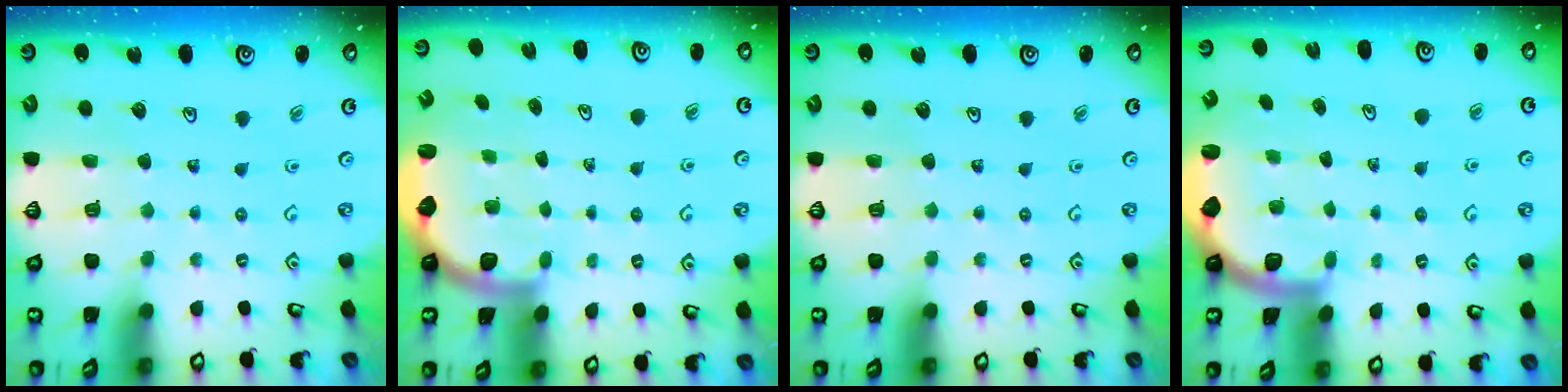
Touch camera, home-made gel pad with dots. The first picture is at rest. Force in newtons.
{"total": 2.4, "press": 1.9, "slide": 1.4}
{"total": 0.0}
{"total": 1.9, "press": 1.8, "slide": 0.5}